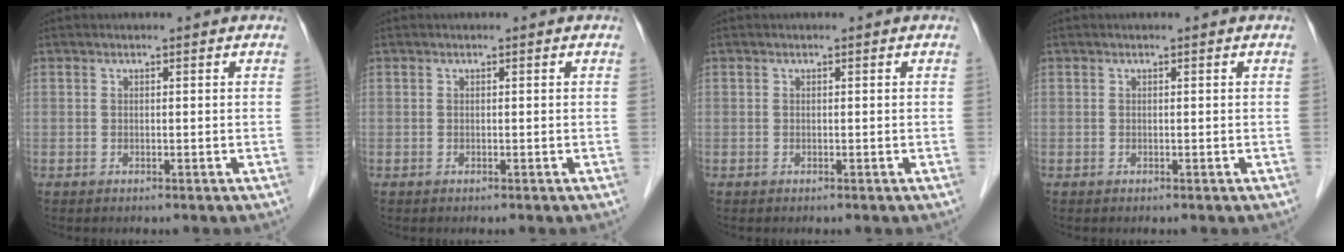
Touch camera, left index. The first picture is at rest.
{"total": 0.0}
{"total": 0.0}
{"total": 0.0}